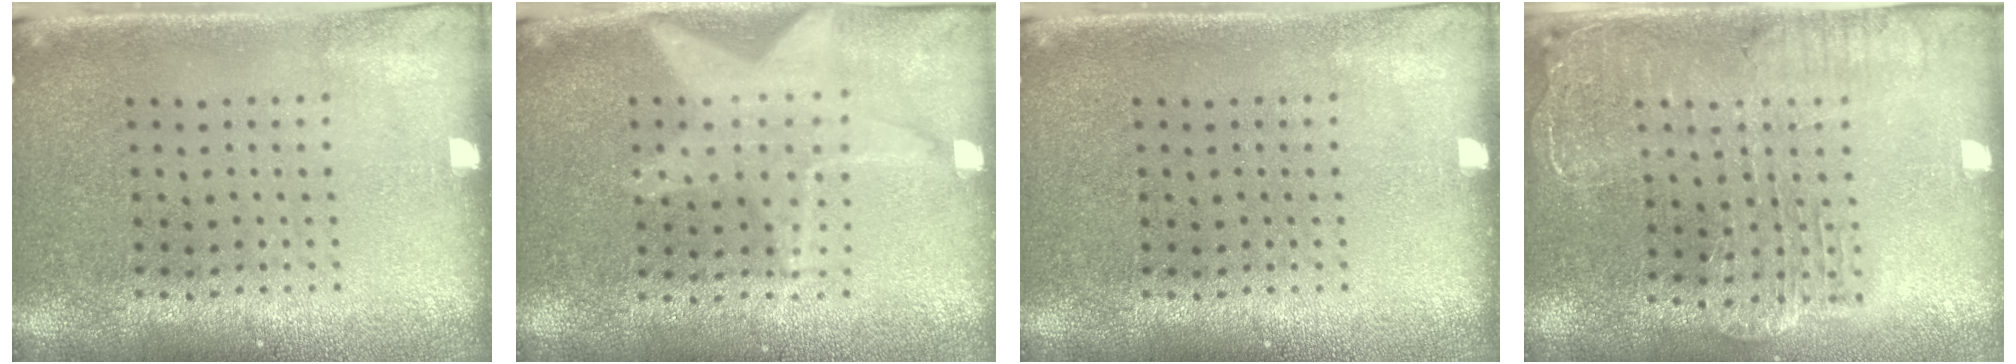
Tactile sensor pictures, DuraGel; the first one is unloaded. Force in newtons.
{"total": 1.2, "press": 1.2, "slide": 0.2}
{"total": 0.0}
{"total": 2.1, "press": 1.9, "slide": 0.9}